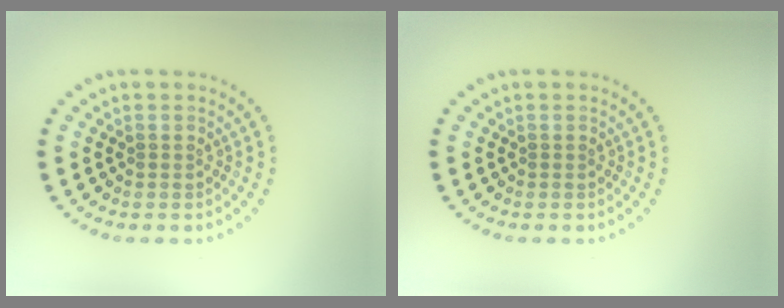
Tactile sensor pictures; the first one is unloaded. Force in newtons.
{"total": 0.0}